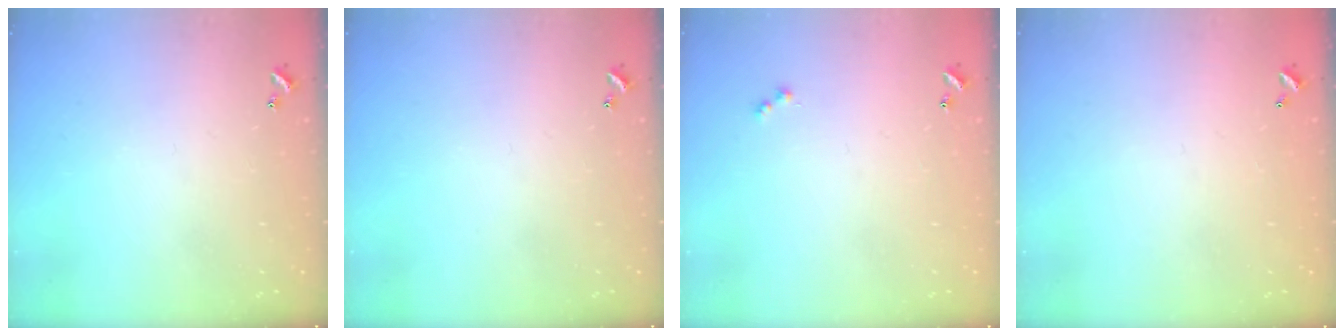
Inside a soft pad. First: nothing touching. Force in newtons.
{"total": 0.0}
{"total": 0.0}
{"total": 2.9, "press": 2.9, "slide": 0.1}